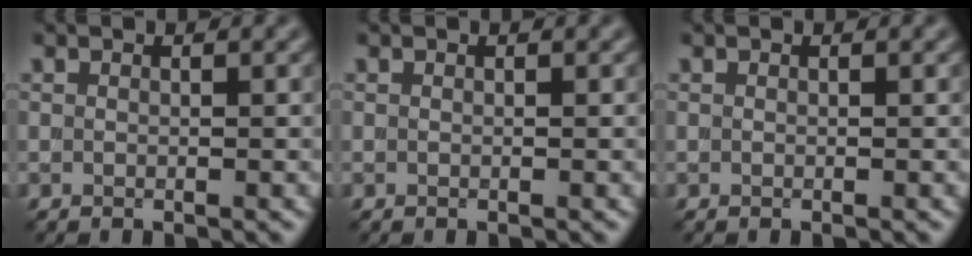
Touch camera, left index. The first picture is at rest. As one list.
[{"total": 0.0}, {"total": 0.0}]